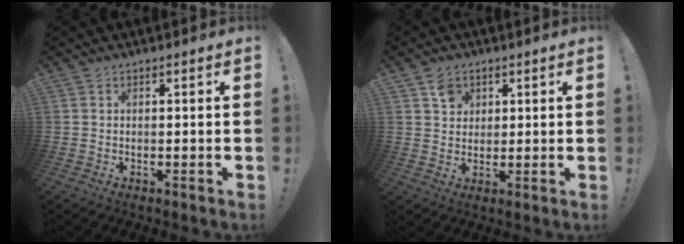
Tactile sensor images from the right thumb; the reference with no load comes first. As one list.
[{"total": 4.9, "force": [2.6, 4.0, 1.2], "torque": [-0.006, -0.010, 0.044]}]